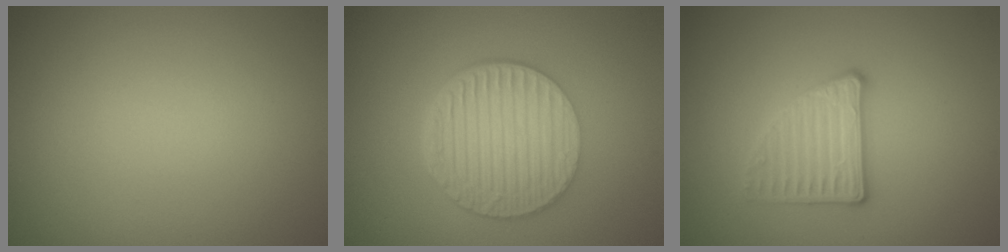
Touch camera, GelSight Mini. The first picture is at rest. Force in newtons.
{"total": 6.6, "press": 4.8, "slide": 4.6}
{"total": 2.9, "press": 2.8, "slide": 0.7}